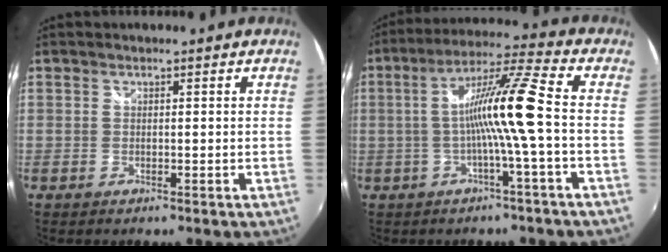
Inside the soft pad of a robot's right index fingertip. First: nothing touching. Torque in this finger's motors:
{"motor_torque": [2.06, -0.07, 0.74, 0.21]}